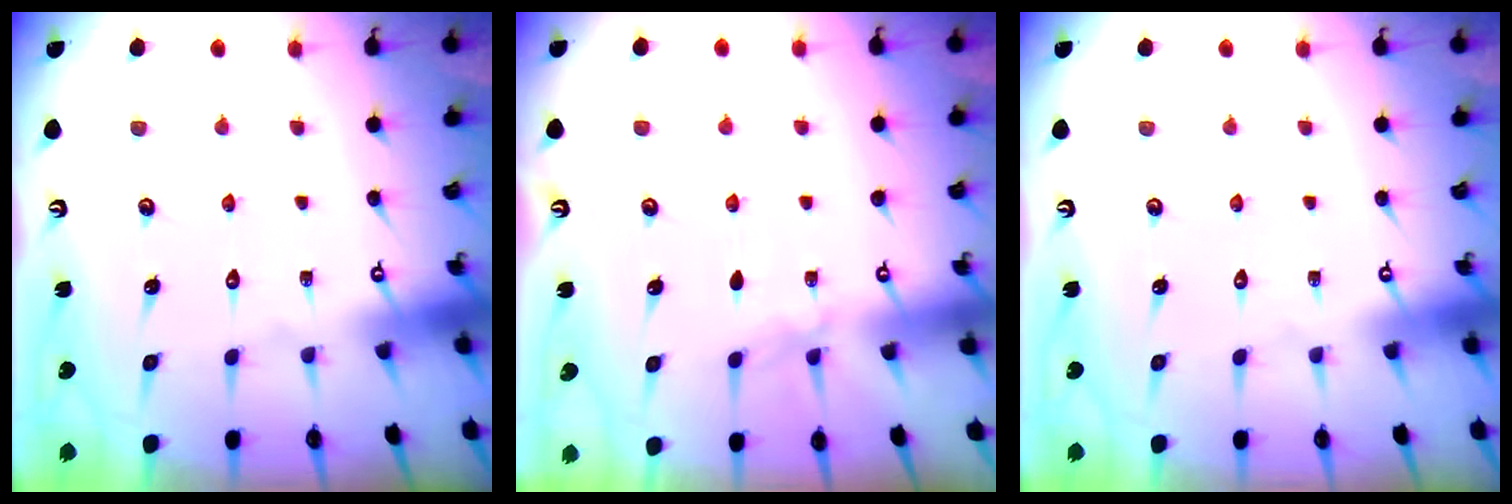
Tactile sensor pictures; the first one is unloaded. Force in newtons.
{"total": 2.5, "press": 2.5, "slide": 0.5}
{"total": 0.0}